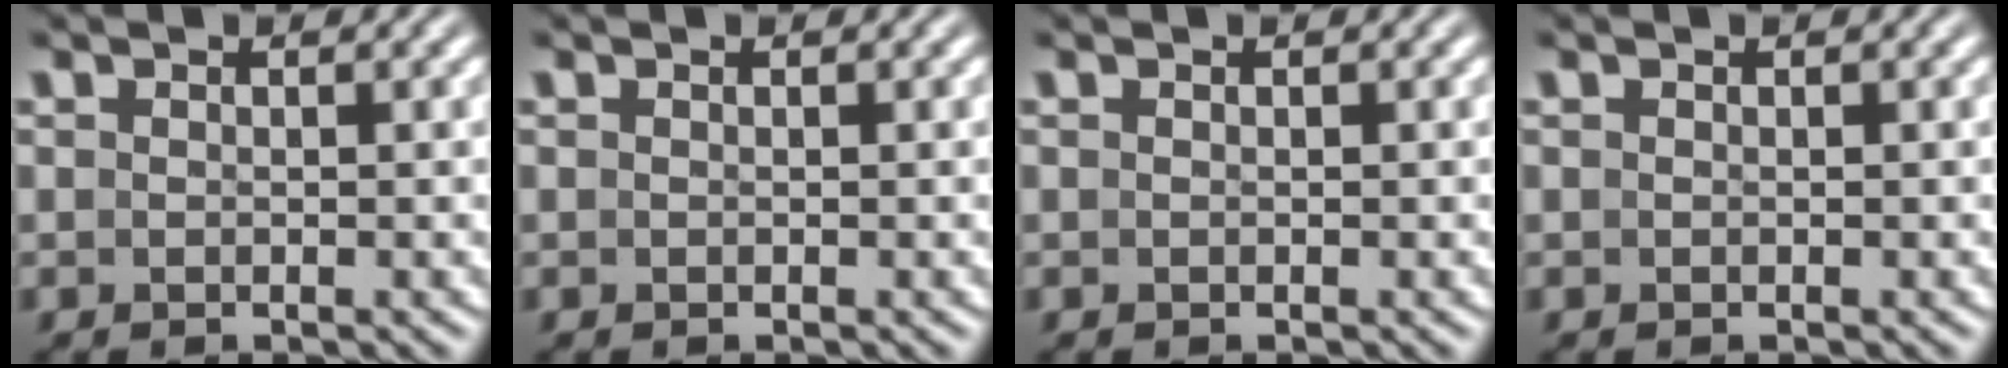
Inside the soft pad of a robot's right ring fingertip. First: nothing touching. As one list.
[{"total": 0.0}, {"total": 0.0}, {"total": 0.0}]